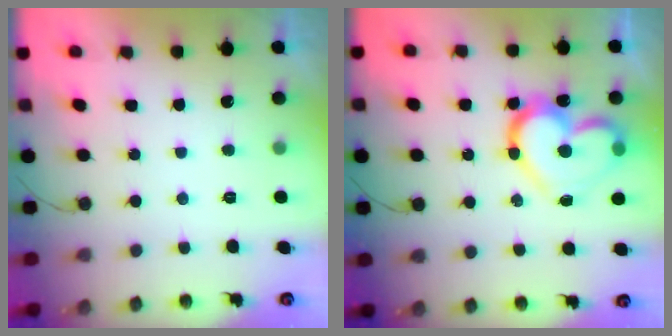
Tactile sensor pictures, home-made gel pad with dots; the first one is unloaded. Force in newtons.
{"total": 17.4, "press": 17.3, "slide": 1.6}